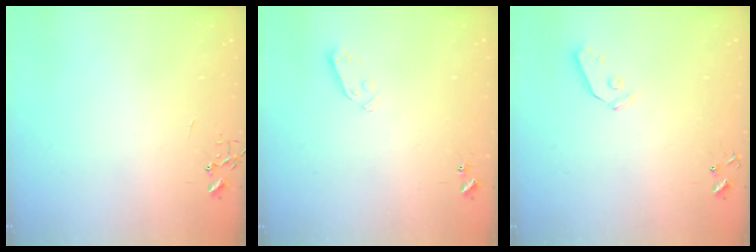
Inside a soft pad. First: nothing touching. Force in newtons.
{"total": 3.0, "press": 2.9, "slide": 0.9}
{"total": 4.0, "press": 3.9, "slide": 0.7}